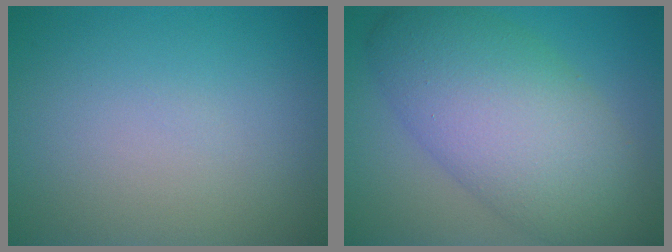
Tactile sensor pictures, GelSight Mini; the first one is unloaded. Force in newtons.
{"total": 10.4, "press": 10.4, "slide": 0.5}